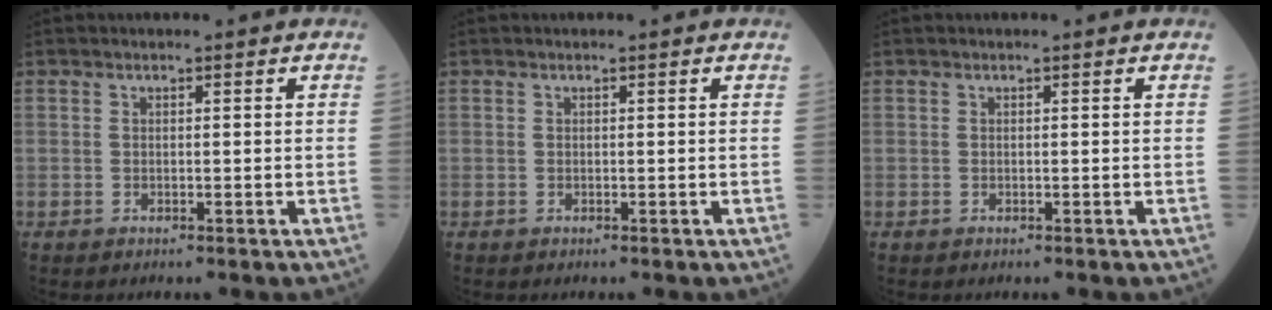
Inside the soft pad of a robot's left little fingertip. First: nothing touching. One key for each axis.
{"total": 0.0}
{"total": 0.0}